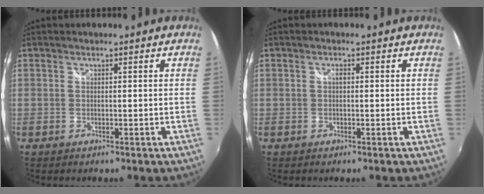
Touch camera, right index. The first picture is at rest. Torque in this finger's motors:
{"motor_torque": [0.63, 0.19, 0.18, 0.04]}